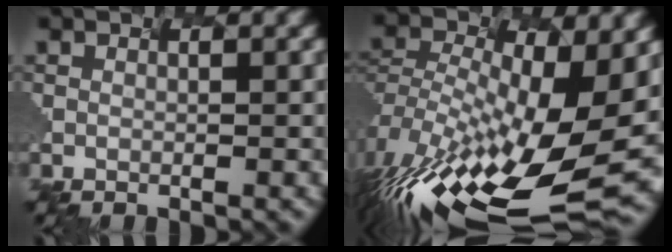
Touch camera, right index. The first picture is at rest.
{"total": 14.2, "force": [-5.9, 5.1, 11.9], "torque": [-0.285, -0.040, -0.063]}